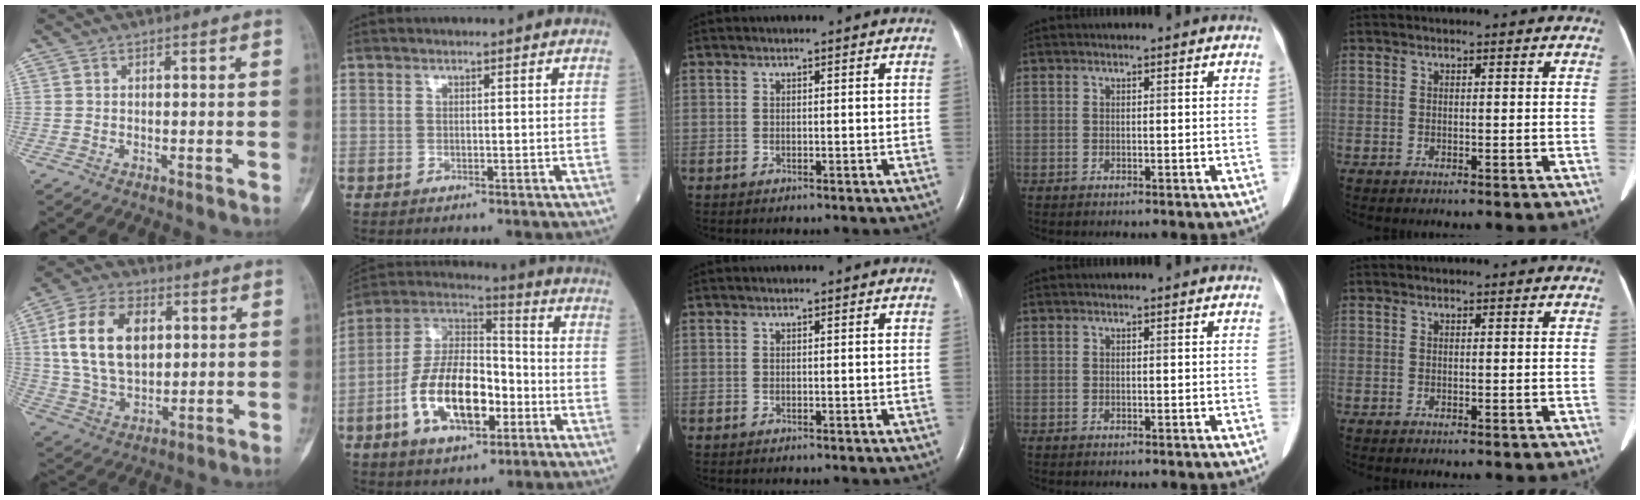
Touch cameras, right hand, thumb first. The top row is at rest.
{"thumb": {"total": 16.4, "force": [3.6, 10.4, 12.1], "torque": [-0.204, -0.002, 0.069]}, "index": {"total": 15.1, "force": [-4.8, 6.9, 12.5], "torque": [-0.248, 0.016, -0.082]}}